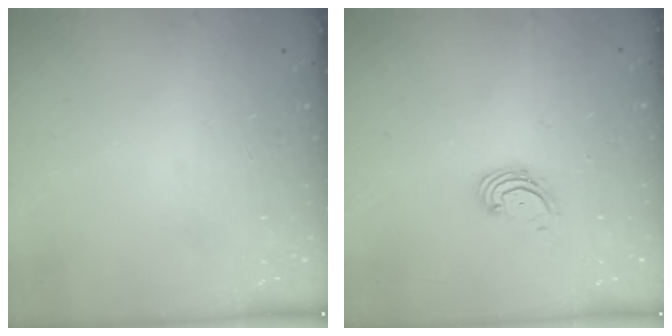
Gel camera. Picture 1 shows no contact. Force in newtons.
{"total": 1.8, "press": 1.7, "slide": 0.6}